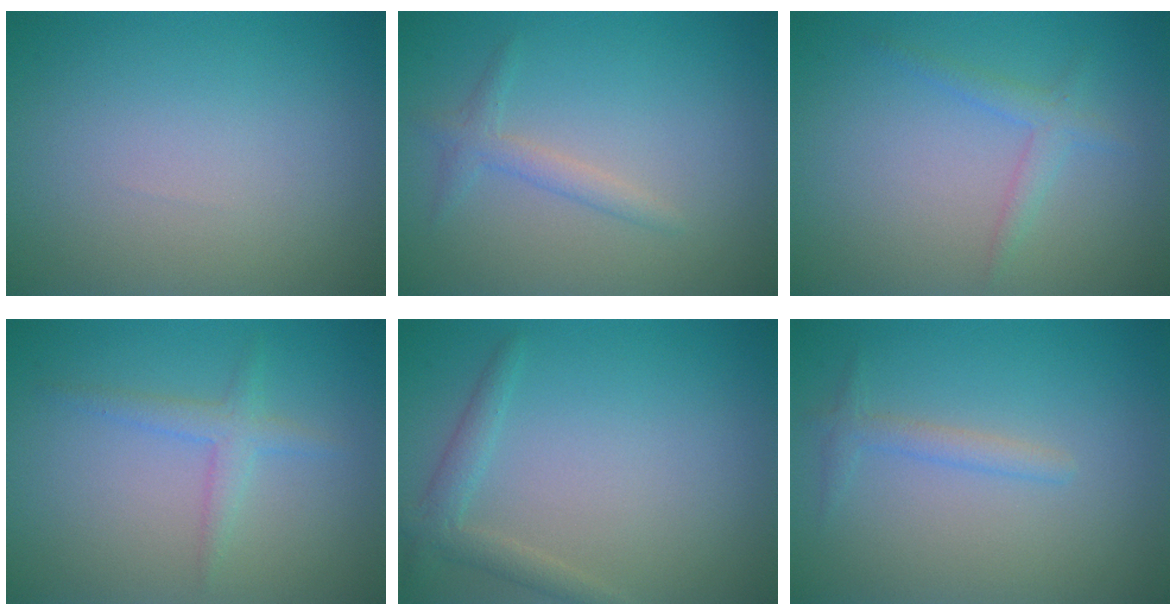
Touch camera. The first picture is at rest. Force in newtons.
{"total": 1.6, "press": 1.6, "slide": 0.1}
{"total": 1.6, "press": 1.6, "slide": 0.2}
{"total": 2.0, "press": 2.0, "slide": 0.0}
{"total": 2.0, "press": 2.0, "slide": 0.1}
{"total": 1.4, "press": 1.4, "slide": 0.0}